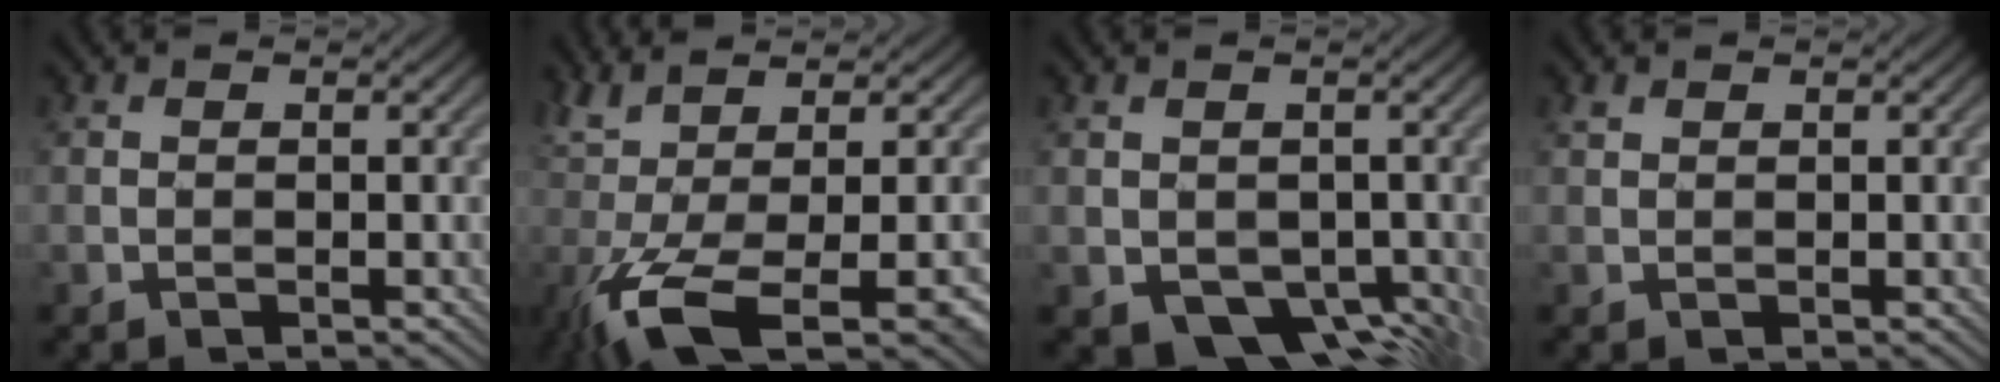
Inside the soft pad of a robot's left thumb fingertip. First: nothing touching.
{"total": 11.3, "force": [-4.2, 3.0, 10.0], "torque": [-0.186, -0.007, -0.065]}
{"total": 5.6, "force": [-1.7, 4.2, 3.3], "torque": [-0.063, -0.019, -0.025]}
{"total": 0.6, "force": [0.4, 0.3, 0.2], "torque": [-0.007, 0.000, 0.010]}